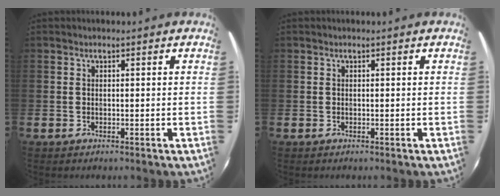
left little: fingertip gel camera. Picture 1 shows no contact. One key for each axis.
{"total": 0.0}